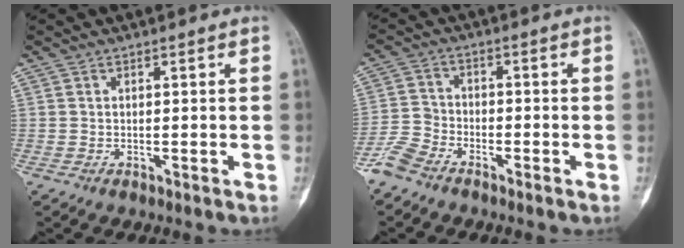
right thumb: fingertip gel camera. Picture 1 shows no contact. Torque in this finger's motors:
{"motor_torque": [3.64, 1.37, 1.46, -1.30, 0.34]}